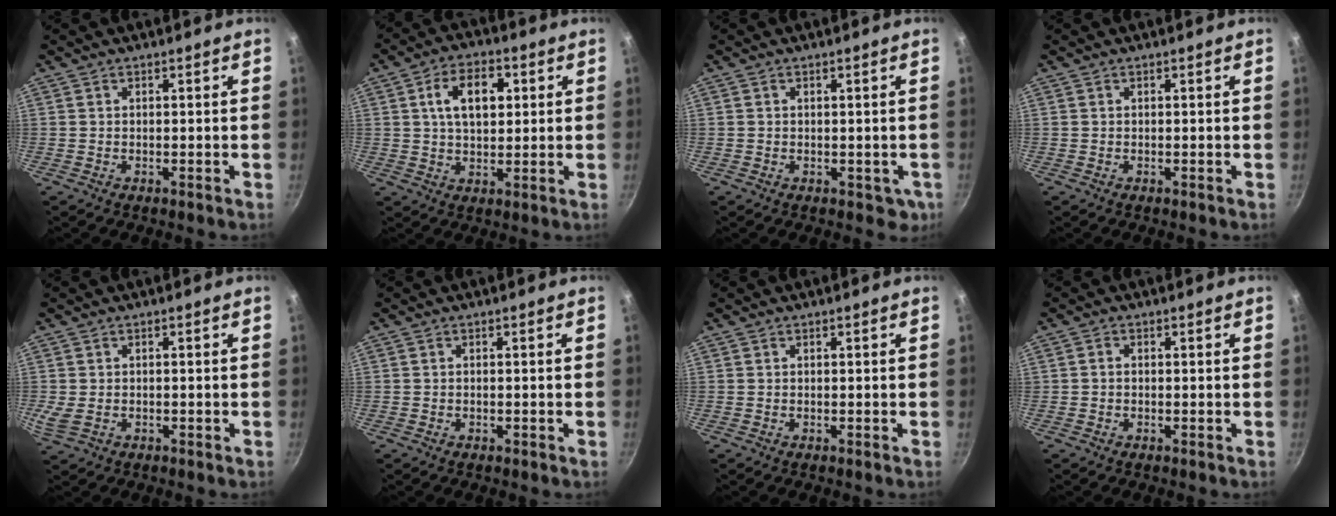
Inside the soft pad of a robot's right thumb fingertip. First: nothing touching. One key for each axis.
{"total": 9.8, "fx": 2.4, "fy": 6.0, "fz": 7.4, "tx": -0.103, "ty": 0.005, "tz": 0.036}
{"total": 3.0, "fx": -0.3, "fy": 2.4, "fz": 1.8, "tx": -0.015, "ty": 0.003, "tz": 0.004}
{"total": 0.0}
{"total": 3.2, "fx": -0.5, "fy": 2.3, "fz": 2.1, "tx": -0.046, "ty": -0.003, "tz": -0.005}
{"total": 0.0}
{"total": 0.0}
{"total": 0.9, "fx": -0.1, "fy": 0.7, "fz": 0.5, "tx": -0.009, "ty": 0.005, "tz": -0.003}